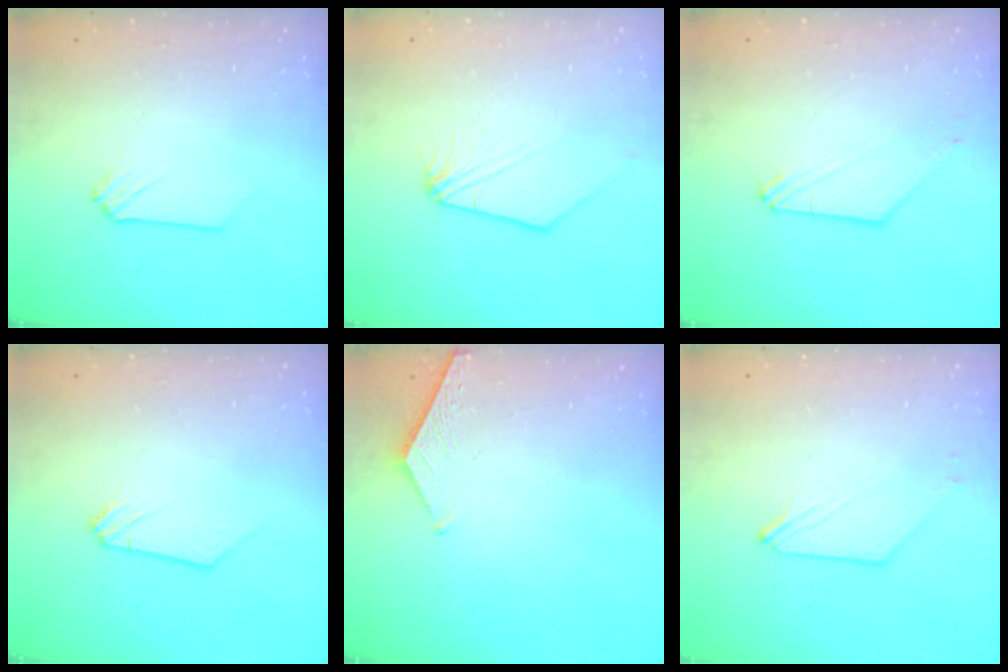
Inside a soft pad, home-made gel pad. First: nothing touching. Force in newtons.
{"total": 0.0}
{"total": 0.0}
{"total": 0.0}
{"total": 6.3, "press": 6.2, "slide": 0.6}
{"total": 1.7, "press": 1.6, "slide": 0.3}